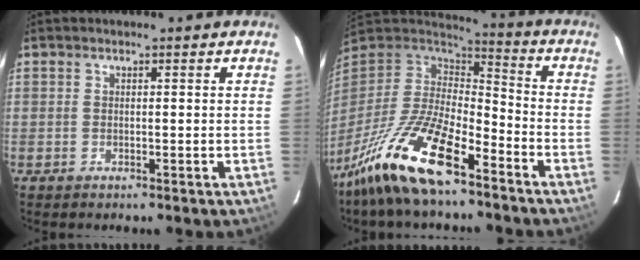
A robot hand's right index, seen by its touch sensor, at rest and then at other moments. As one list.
[{"total": 19.3, "force": [-13.1, 5.9, 12.9], "torque": [-0.263, -0.030, -0.242]}]